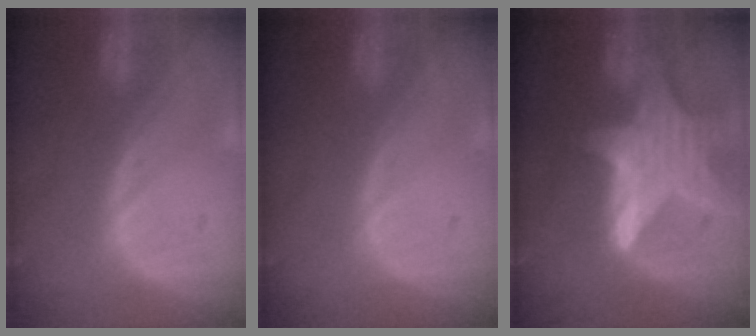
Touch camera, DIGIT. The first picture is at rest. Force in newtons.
{"total": 0.0}
{"total": 9.4, "press": 9.4, "slide": 0.8}